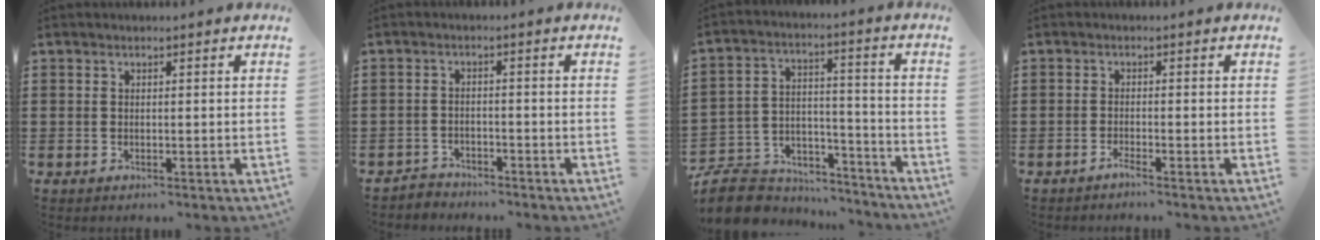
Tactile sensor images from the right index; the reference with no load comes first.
{"total": 2.4, "force": [-2.3, 0.4, -0.3], "torque": [-0.004, 0.001, -0.052]}
{"total": 8.6, "force": [-7.7, 3.2, 1.8], "torque": [-0.052, 0.014, -0.155]}
{"total": 1.3, "force": [-1.2, -0.2, 0.5], "torque": [-0.010, -0.004, -0.022]}